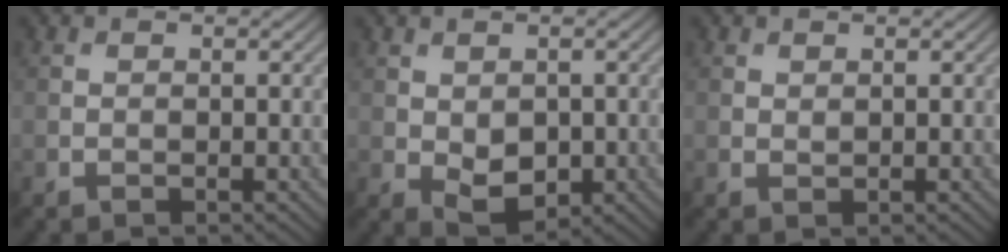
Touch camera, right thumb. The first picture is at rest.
{"total": 3.9, "force": [-0.5, 2.5, 3.0], "torque": [-0.057, -0.012, -0.001]}
{"total": 0.5, "force": [0.4, 0.2, 0.2], "torque": [-0.005, -0.003, 0.010]}